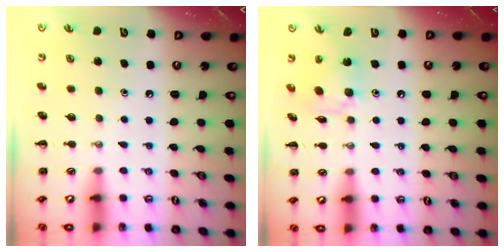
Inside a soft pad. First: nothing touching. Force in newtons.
{"total": 7.5, "press": 7.5, "slide": 0.5}